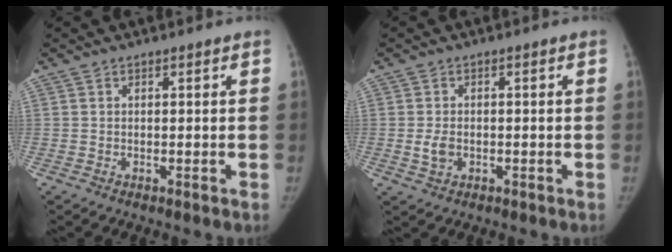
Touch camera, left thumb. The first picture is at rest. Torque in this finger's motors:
{"motor_torque": [-0.06, 0.06, 0.52, -0.19, 0.01]}